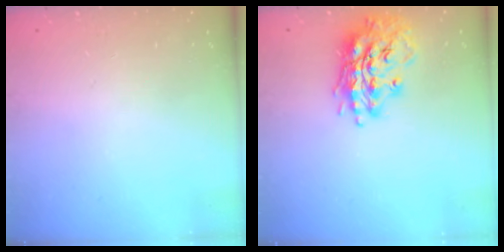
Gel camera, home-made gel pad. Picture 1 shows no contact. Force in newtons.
{"total": 16.5, "press": 16.4, "slide": 1.9}